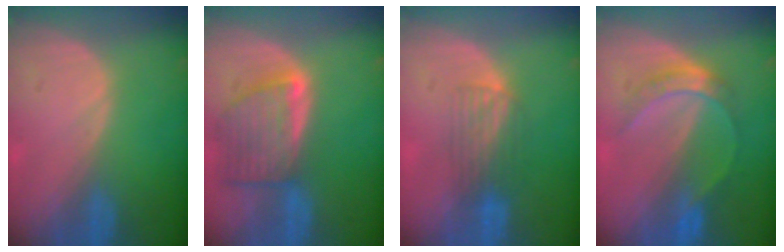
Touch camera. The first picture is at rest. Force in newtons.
{"total": 8.1, "press": 7.3, "slide": 3.5}
{"total": 4.0, "press": 3.8, "slide": 1.1}
{"total": 5.0, "press": 4.8, "slide": 1.5}